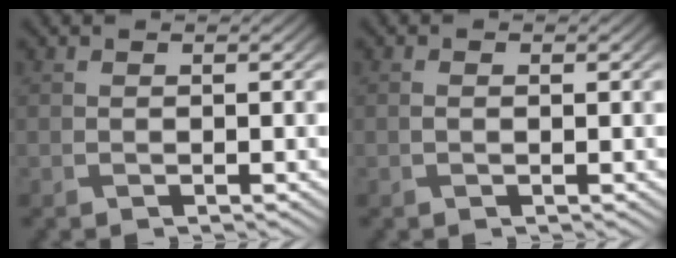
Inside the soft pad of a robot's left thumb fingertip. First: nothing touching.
{"total": 0.6, "force": [0.0, 0.3, 0.6], "torque": [-0.013, 0.001, 0.001]}